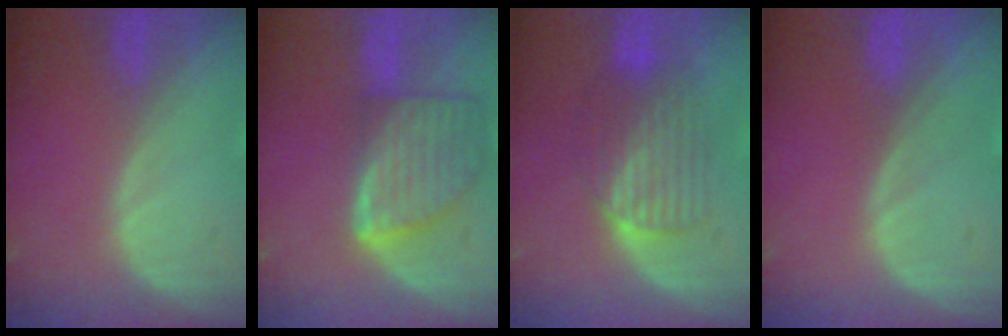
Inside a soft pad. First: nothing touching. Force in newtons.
{"total": 8.2, "press": 7.3, "slide": 3.6}
{"total": 6.4, "press": 6.3, "slide": 1.3}
{"total": 0.0}